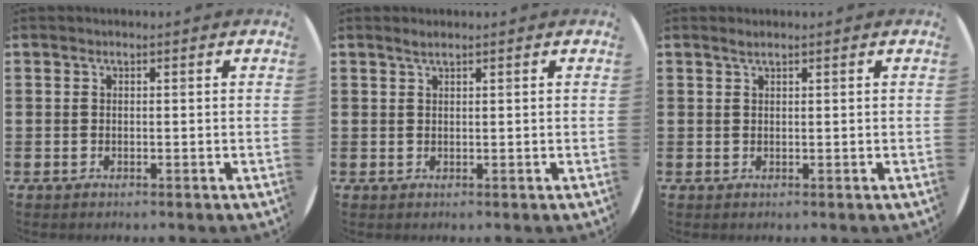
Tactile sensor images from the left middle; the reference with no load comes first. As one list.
[{"total": 1.0, "force": [0.8, 0.0, 0.6], "torque": [-0.011, 0.003, 0.014]}, {"total": 0.8, "force": [0.6, 0.0, 0.4], "torque": [-0.008, 0.002, 0.012]}]